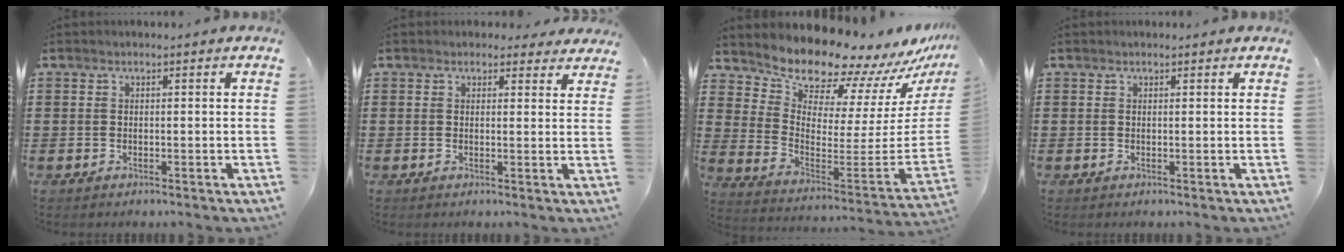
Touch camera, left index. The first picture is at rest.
{"total": 2.0, "force": [1.8, 0.8, 0.3], "torque": [-0.005, 0.000, 0.032]}
{"total": 10.4, "force": [10.3, 1.4, 0.8], "torque": [-0.038, -0.117, 0.172]}
{"total": 0.0}